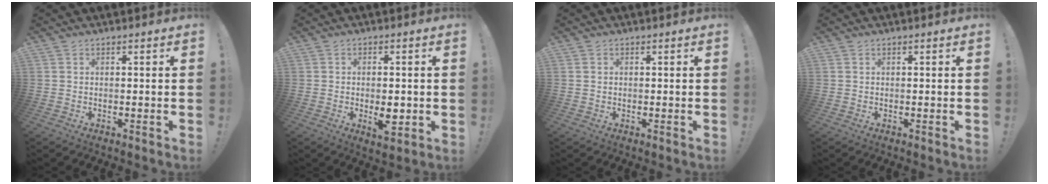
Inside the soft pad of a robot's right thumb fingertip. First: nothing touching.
{"total": 5.7, "force": [-1.1, 2.6, 5.0], "torque": [-0.075, 0.001, -0.015]}
{"total": 0.7, "force": [0.2, 0.6, 0.1], "torque": [-0.005, 0.005, 0.005]}
{"total": 0.0}